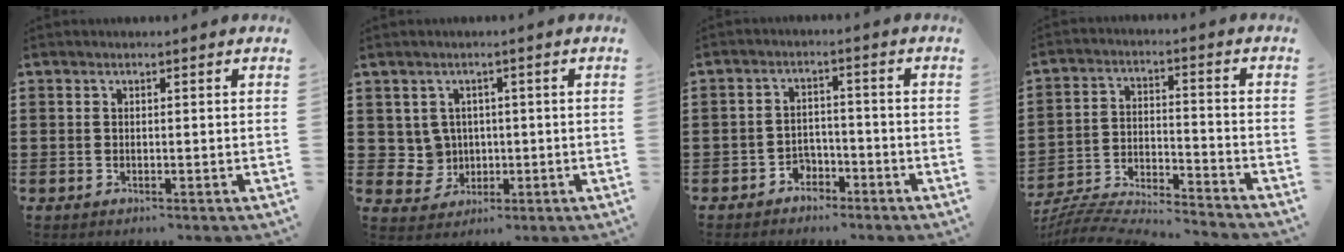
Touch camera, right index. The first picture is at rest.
{"total": 3.5, "force": [0.7, 3.4, 0.6], "torque": [-0.031, 0.009, 0.013]}
{"total": 2.9, "force": [-2.4, 1.5, 0.4], "torque": [-0.017, 0.001, -0.051]}
{"total": 6.0, "force": [-6.0, 0.1, 1.0], "torque": [-0.026, -0.010, -0.123]}